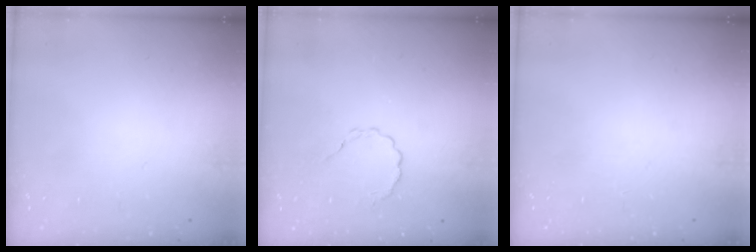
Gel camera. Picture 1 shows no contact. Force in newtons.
{"total": 2.9, "press": 2.6, "slide": 1.1}
{"total": 0.0}